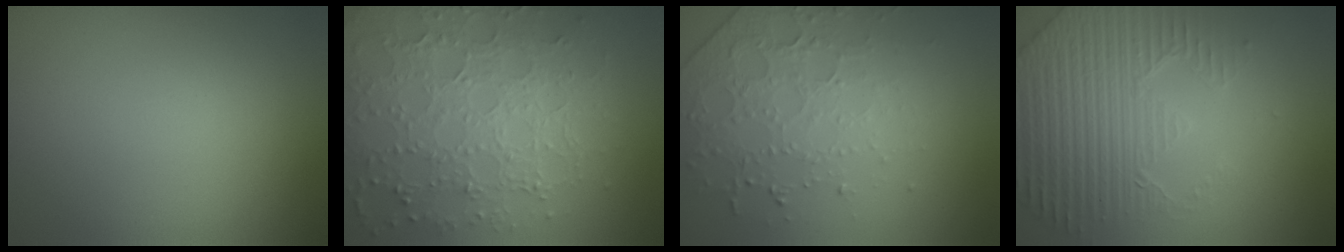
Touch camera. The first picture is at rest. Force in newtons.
{"total": 7.6, "press": 5.6, "slide": 5.1}
{"total": 4.3, "press": 3.1, "slide": 3.0}
{"total": 7.0, "press": 5.4, "slide": 4.4}